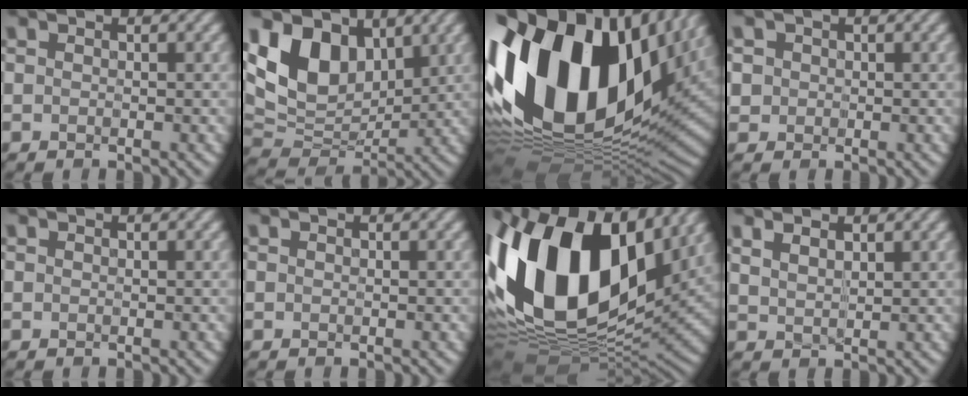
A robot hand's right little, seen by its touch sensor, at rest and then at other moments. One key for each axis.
{"total": 10.2, "fx": 3.9, "fy": 6.9, "fz": 6.4, "tx": -0.146, "ty": 0.012, "tz": 0.065}
{"total": 19.7, "fx": 3.8, "fy": 11.6, "fz": 15.5, "tx": -0.318, "ty": 0.009, "tz": 0.057}
{"total": 1.1, "fx": -0.1, "fy": 1.1, "fz": -0.1, "tx": -0.006, "ty": -0.007, "tz": 0.006}
{"total": 0.0}
{"total": 0.0}
{"total": 17.7, "fx": 4.7, "fy": 11.3, "fz": 12.8, "tx": -0.262, "ty": 0.013, "tz": 0.073}
{"total": 2.4, "fx": 1.6, "fy": 1.1, "fz": 1.3, "tx": -0.028, "ty": 0.009, "tz": 0.022}